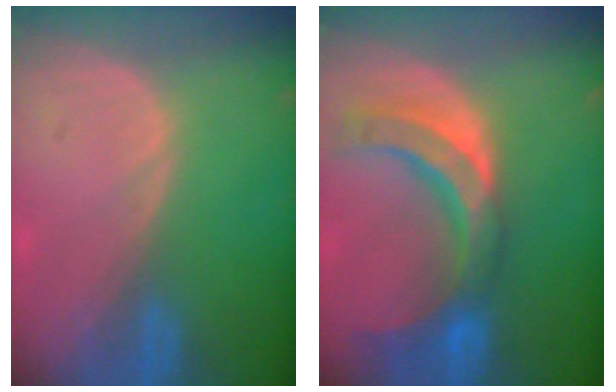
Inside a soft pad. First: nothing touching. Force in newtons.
{"total": 10.8, "press": 9.4, "slide": 5.2}